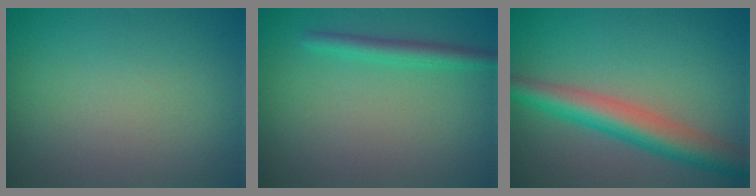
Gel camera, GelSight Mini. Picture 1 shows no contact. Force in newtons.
{"total": 2.0, "press": 2.0, "slide": 0.1}
{"total": 5.2, "press": 5.2, "slide": 0.1}